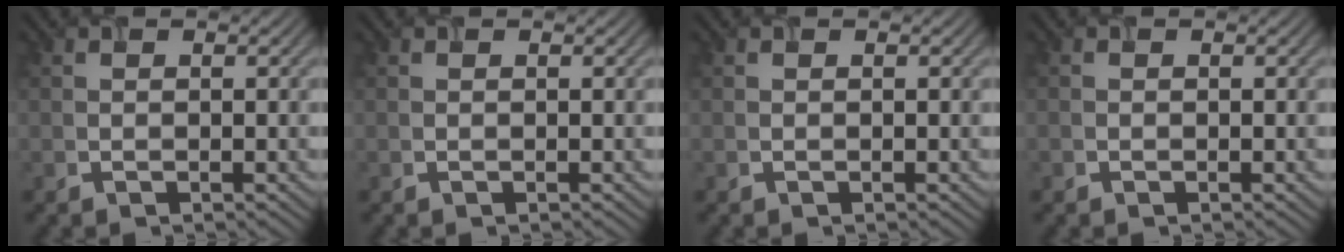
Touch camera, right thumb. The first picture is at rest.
{"total": 0.0}
{"total": 0.0}
{"total": 0.0}